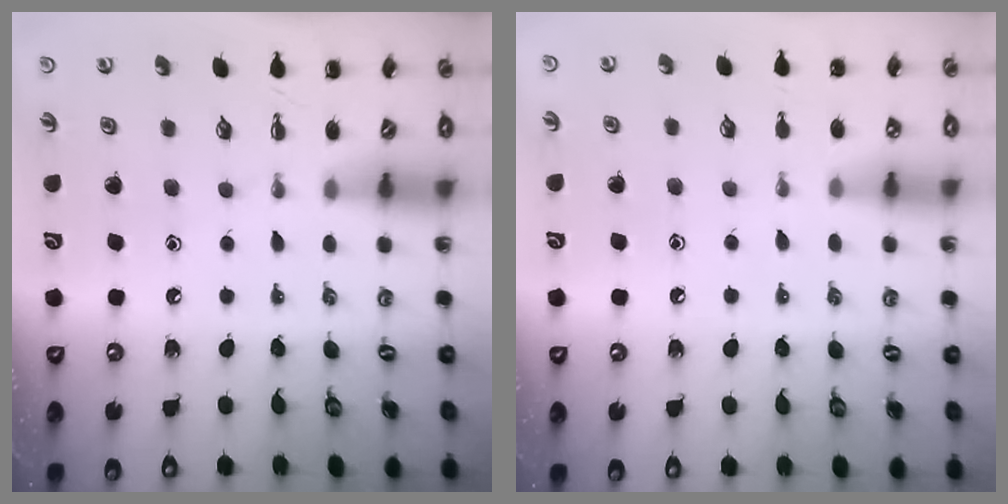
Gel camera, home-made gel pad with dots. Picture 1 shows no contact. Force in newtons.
{"total": 5.1, "press": 4.8, "slide": 1.8}